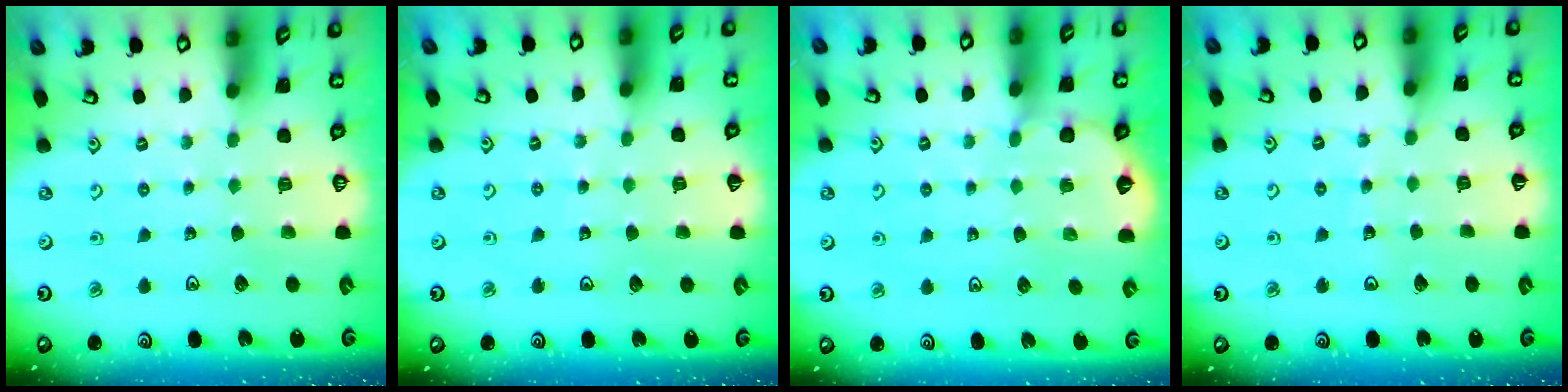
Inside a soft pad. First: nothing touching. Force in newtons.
{"total": 2.9, "press": 2.9, "slide": 0.3}
{"total": 3.1, "press": 3.1, "slide": 0.4}
{"total": 3.4, "press": 3.4, "slide": 0.3}